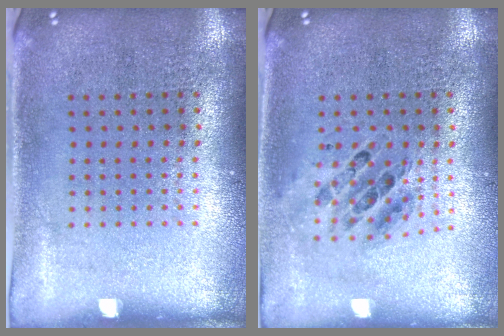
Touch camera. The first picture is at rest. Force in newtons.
{"total": 0.6, "press": 0.6, "slide": 0.2}